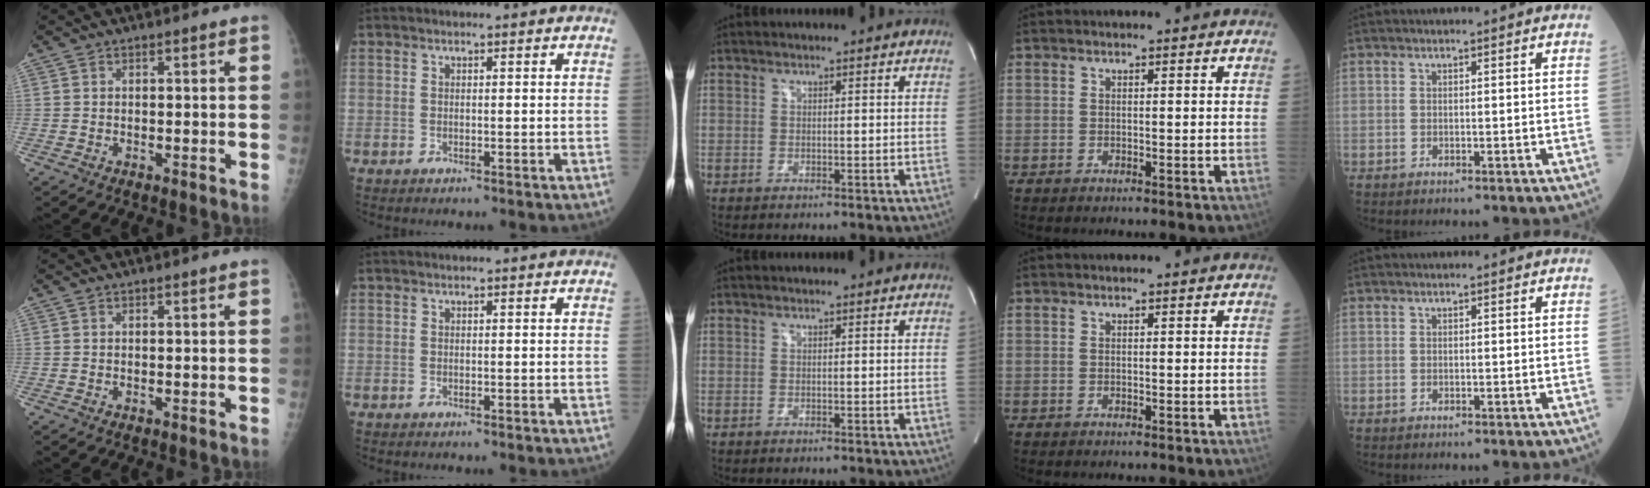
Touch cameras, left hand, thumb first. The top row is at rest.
{}